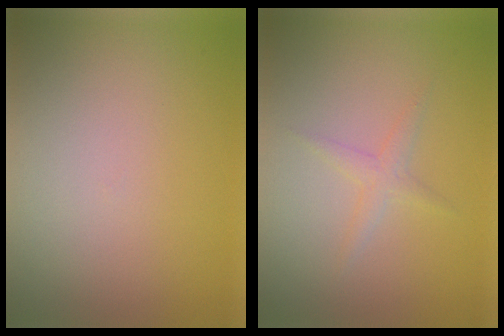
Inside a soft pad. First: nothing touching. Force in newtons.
{"total": 1.3, "press": 1.3, "slide": 0.0}